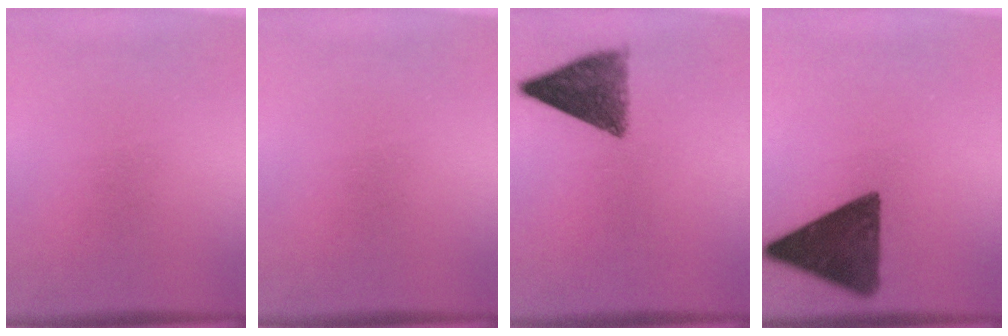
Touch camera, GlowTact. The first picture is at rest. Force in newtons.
{"total": 0.0}
{"total": 8.8}
{"total": 12.8}